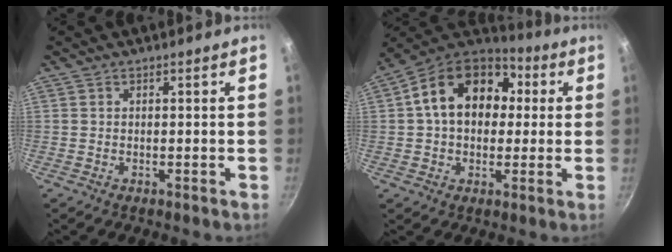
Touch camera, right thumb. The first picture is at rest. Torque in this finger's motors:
{"motor_torque": [0.57, 3.51, 1.47, -0.11, 0.46]}